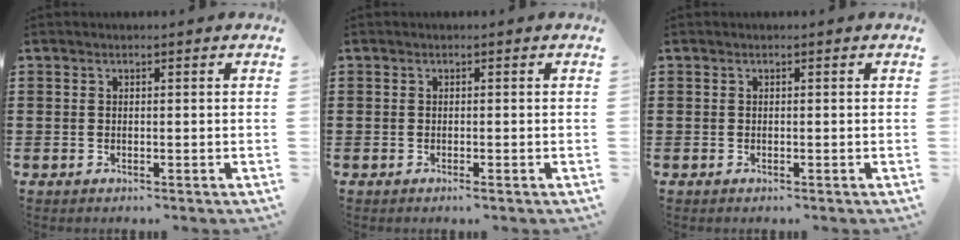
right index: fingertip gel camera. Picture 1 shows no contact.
{"total": 0.5, "force": [-0.3, 0.0, 0.4], "torque": [-0.008, -0.002, -0.006]}
{"total": 0.0}